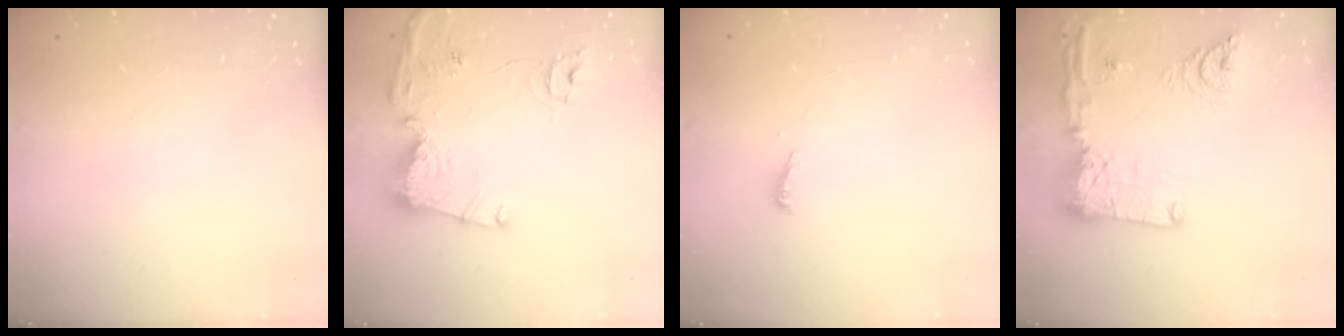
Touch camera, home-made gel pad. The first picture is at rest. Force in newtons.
{"total": 15.1, "press": 15.0, "slide": 1.6}
{"total": 3.6, "press": 3.6, "slide": 0.4}
{"total": 20.1, "press": 19.9, "slide": 3.0}